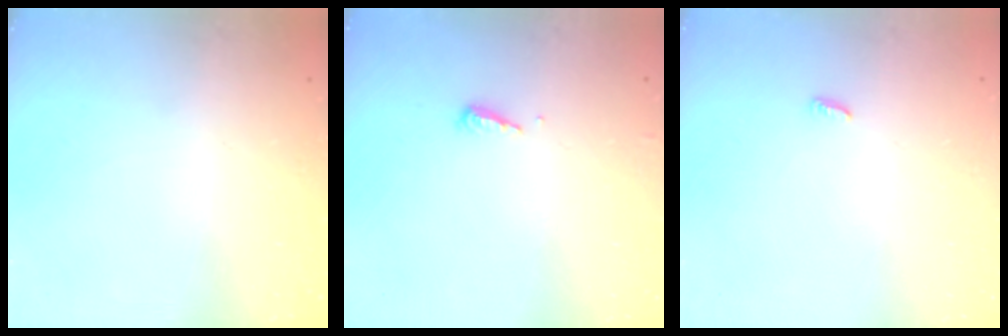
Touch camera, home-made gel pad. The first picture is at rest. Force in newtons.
{"total": 5.1, "press": 5.1, "slide": 0.5}
{"total": 2.4, "press": 2.4, "slide": 0.2}